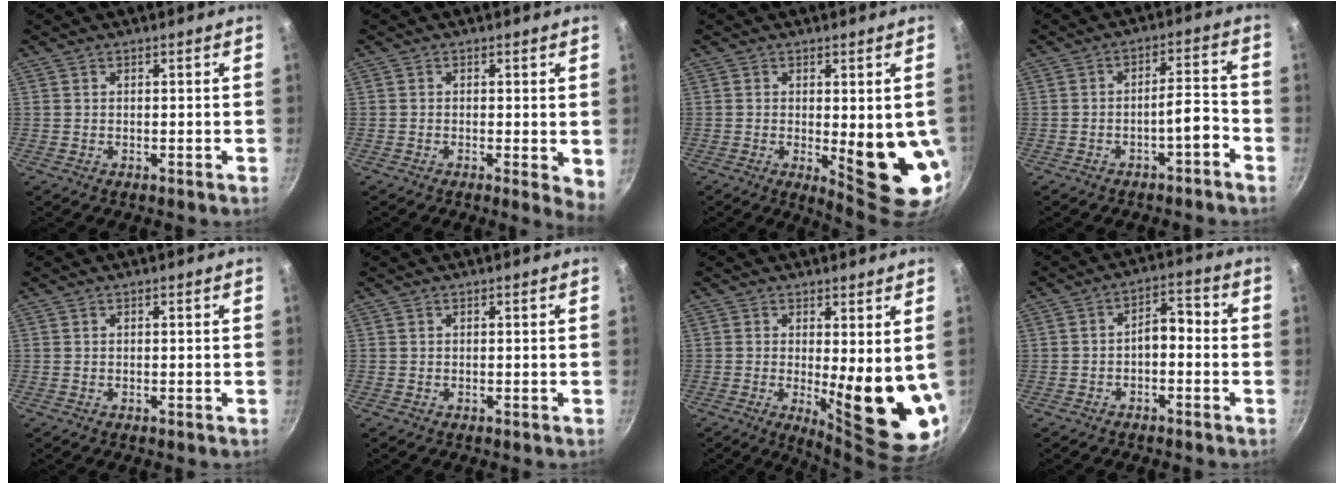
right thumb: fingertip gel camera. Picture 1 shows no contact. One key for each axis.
{"total": 3.6, "fx": -0.4, "fy": 1.2, "fz": 3.4, "tx": -0.041, "ty": -0.008, "tz": -0.007}
{"total": 12.1, "fx": -1.2, "fy": 3.6, "fz": 11.5, "tx": -0.130, "ty": -0.020, "tz": -0.004}
{"total": 5.4, "fx": -3.0, "fy": 1.4, "fz": 4.2, "tx": -0.058, "ty": 0.043, "tz": -0.038}
{"total": 0.0}
{"total": 0.0}
{"total": 12.9, "fx": 0.2, "fy": 3.6, "fz": 12.4, "tx": -0.146, "ty": -0.036, "tz": 0.013}
{"total": 5.1, "fx": -1.5, "fy": 2.8, "fz": 3.9, "tx": -0.042, "ty": 0.037, "tz": -0.026}